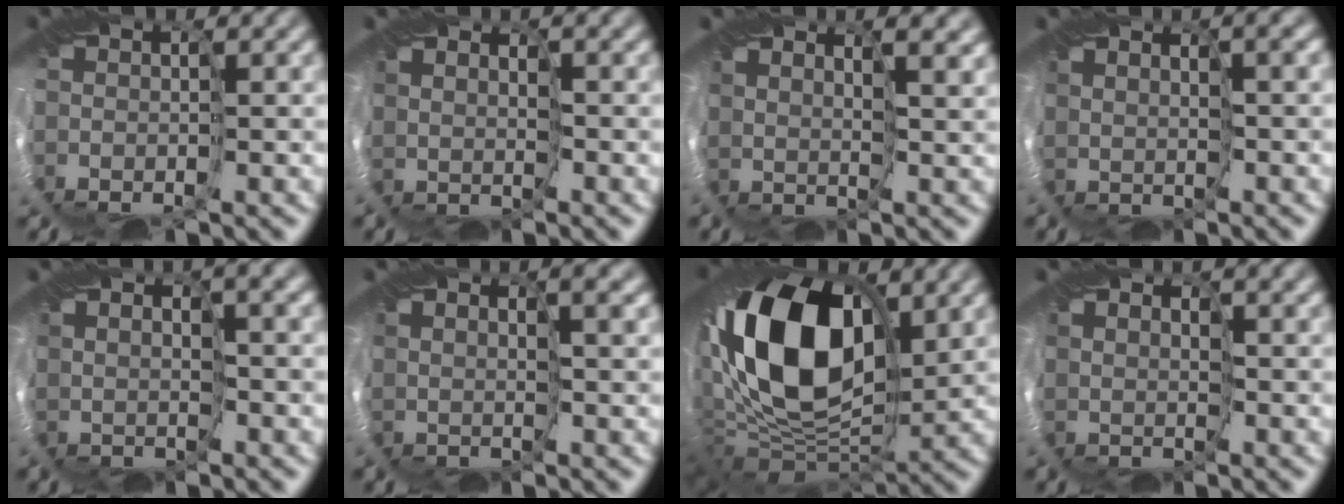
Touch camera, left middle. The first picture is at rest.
{"total": 1.4, "force": [1.3, 0.5, -0.3], "torque": [0.004, 0.004, 0.030]}
{"total": 4.0, "force": [3.6, 1.1, 1.2], "torque": [-0.026, 0.005, 0.071]}
{"total": 3.1, "force": [2.6, 0.8, 1.6], "torque": [-0.030, 0.011, 0.051]}
{"total": 3.4, "force": [2.7, 1.0, 1.8], "torque": [-0.035, 0.012, 0.051]}
{"total": 3.4, "force": [3.1, 0.7, 1.2], "torque": [-0.027, 0.009, 0.058]}
{"total": 15.5, "force": [2.3, 9.5, 12.0], "torque": [-0.248, 0.001, 0.034]}
{"total": 1.9, "force": [1.8, 0.6, 0.1], "torque": [-0.005, 0.006, 0.039]}